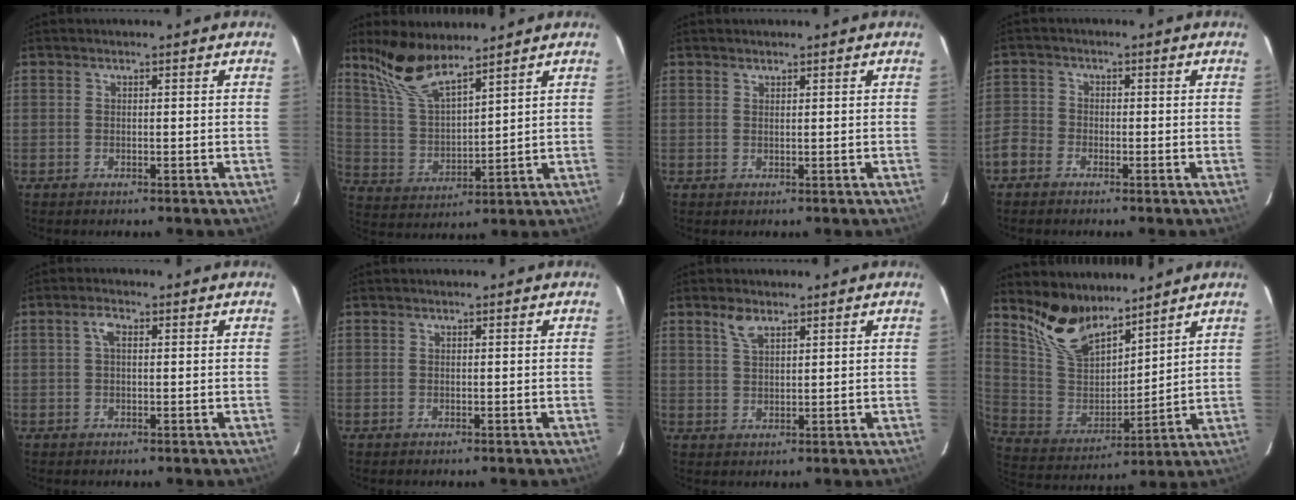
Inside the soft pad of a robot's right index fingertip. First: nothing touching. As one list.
[{"total": 10.5, "force": [8.5, 2.4, 5.6], "torque": [-0.115, 0.005, 0.178]}, {"total": 0.6, "force": [0.6, 0.0, 0.1], "torque": [-0.005, 0.000, 0.011]}, {"total": 4.4, "force": [-2.6, 3.4, 1.0], "torque": [-0.030, 0.012, -0.061]}, {"total": 2.2, "force": [0.5, 1.1, 1.9], "torque": [-0.039, 0.009, 0.008]}, {"total": 0.0}, {"total": 3.3, "force": [2.2, 1.4, 2.0], "torque": [-0.038, 0.005, 0.044]}, {"total": 13.5, "force": [10.7, 5.4, 6.1], "torque": [-0.135, 0.003, 0.220]}]